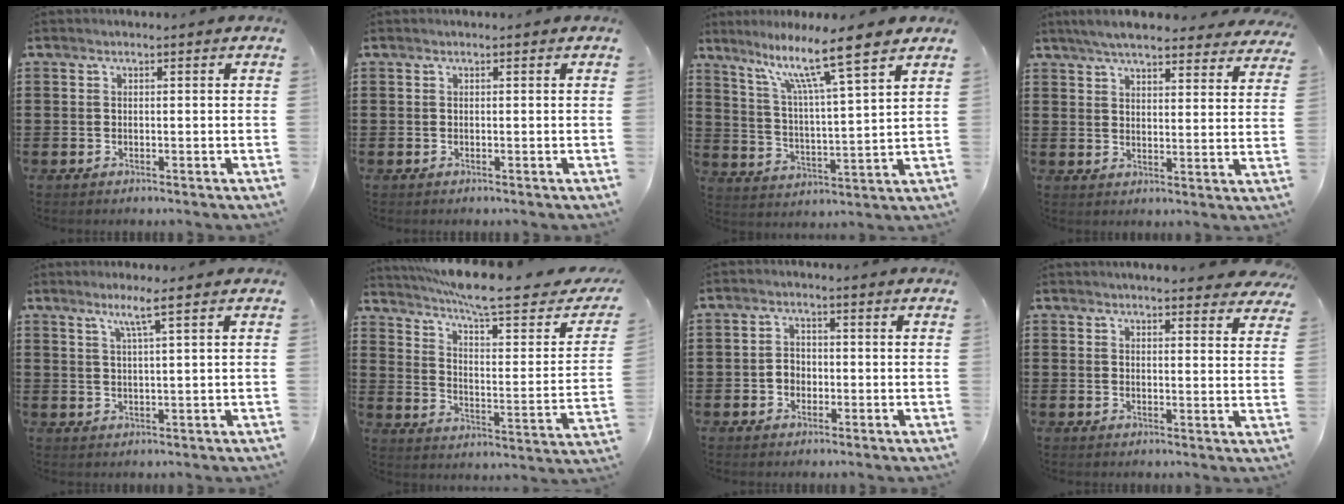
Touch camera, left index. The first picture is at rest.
{"total": 0.0}
{"total": 9.4, "force": [7.3, -0.1, 5.9], "torque": [-0.130, -0.044, 0.117]}
{"total": 6.0, "force": [5.6, 0.6, 2.1], "torque": [-0.061, -0.017, 0.101]}
{"total": 3.2, "force": [1.8, -0.5, 2.6], "torque": [-0.056, 0.000, 0.029]}
{"total": 9.0, "force": [7.1, 0.7, 5.6], "torque": [-0.122, -0.047, 0.113]}
{"total": 2.3, "force": [-0.7, 1.9, 1.0], "torque": [-0.025, 0.003, -0.016]}
{"total": 3.4, "force": [3.3, -0.1, 0.7], "torque": [-0.017, -0.013, 0.060]}